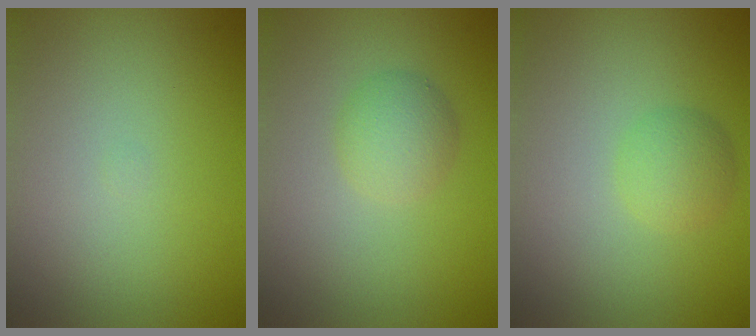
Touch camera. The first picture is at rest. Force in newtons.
{"total": 2.6, "press": 2.6, "slide": 0.1}
{"total": 2.2, "press": 2.2, "slide": 0.0}